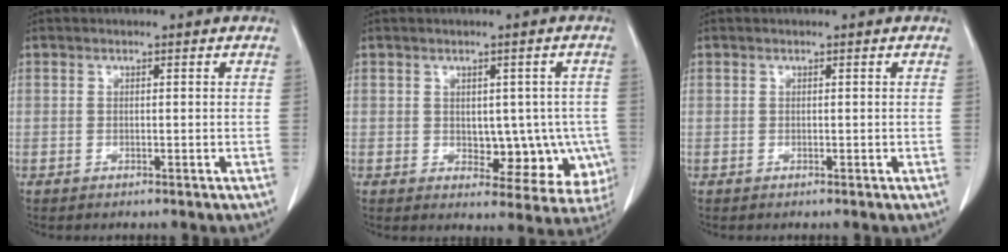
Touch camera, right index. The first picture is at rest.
{"total": 9.1, "force": [-1.4, 5.6, 7.0], "torque": [-0.060, 0.012, -0.003]}
{"total": 0.0}